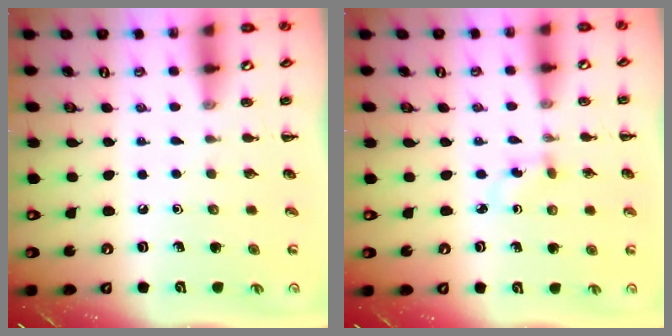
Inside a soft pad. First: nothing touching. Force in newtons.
{"total": 2.4, "press": 2.2, "slide": 0.9}